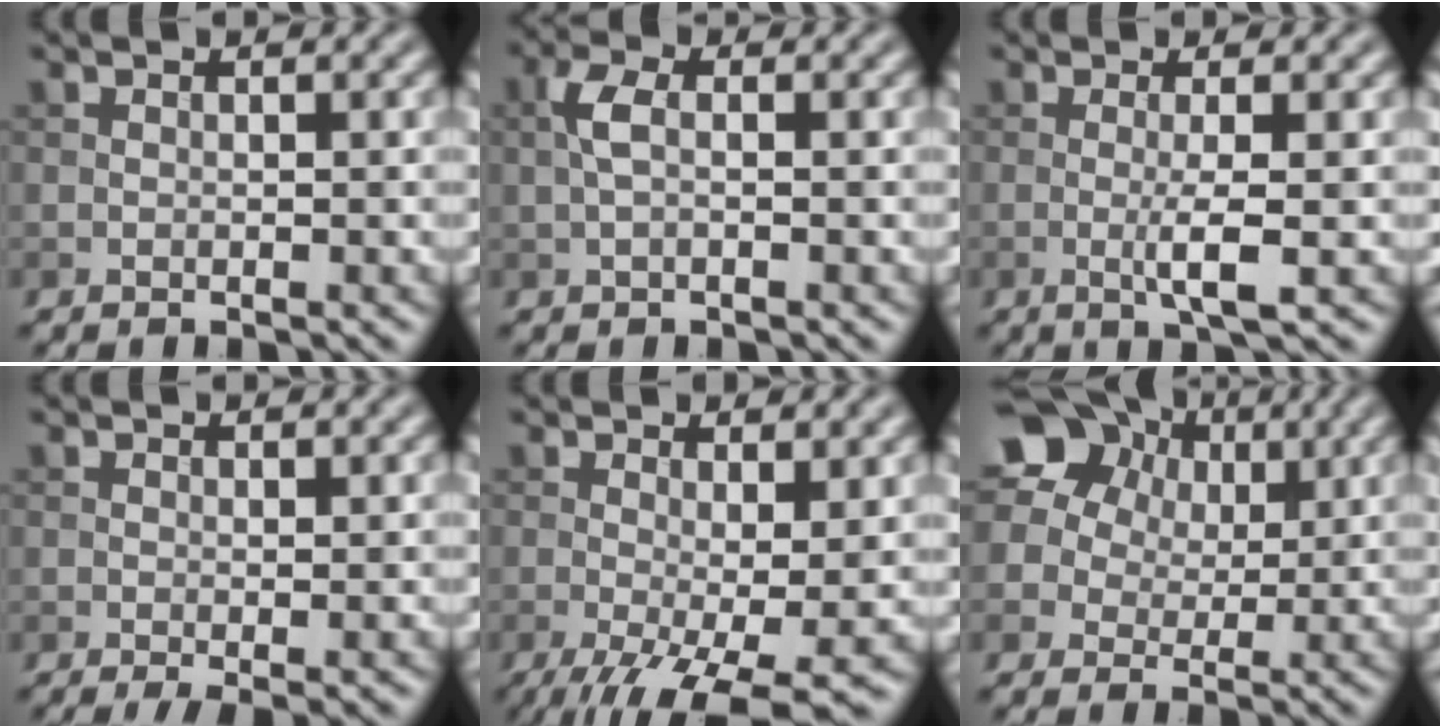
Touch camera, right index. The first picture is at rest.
{"total": 2.3, "force": [0.1, 1.1, 2.1], "torque": [-0.046, 0.007, -0.004]}
{"total": 3.1, "force": [-0.4, 0.4, 3.0], "torque": [-0.055, -0.006, -0.010]}
{"total": 1.5, "force": [-0.2, 0.2, 1.4], "torque": [-0.023, -0.010, -0.004]}
{"total": 8.2, "force": [-2.7, 2.4, 7.3], "torque": [-0.125, -0.021, -0.034]}
{"total": 16.3, "force": [8.4, 11.8, 7.6], "torque": [-0.191, 0.043, 0.154]}